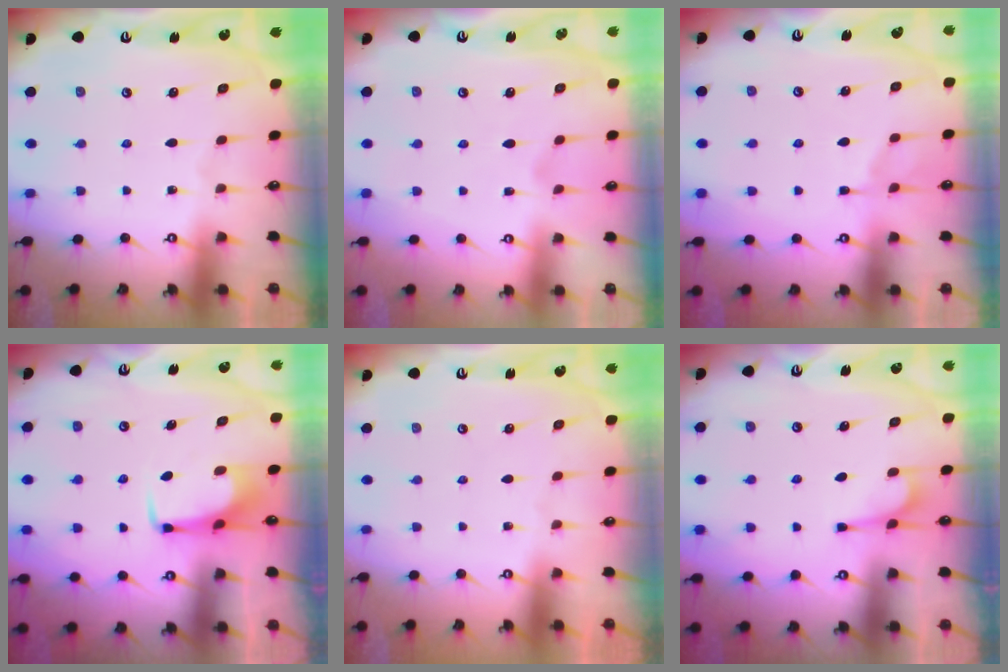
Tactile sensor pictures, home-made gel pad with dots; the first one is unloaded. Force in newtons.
{"total": 1.1, "press": 0.1, "slide": 1.1}
{"total": 1.7, "press": 1.4, "slide": 0.9}
{"total": 2.9, "press": 2.9, "slide": 0.4}
{"total": 1.5, "press": 1.4, "slide": 0.6}
{"total": 2.1, "press": 2.0, "slide": 0.7}